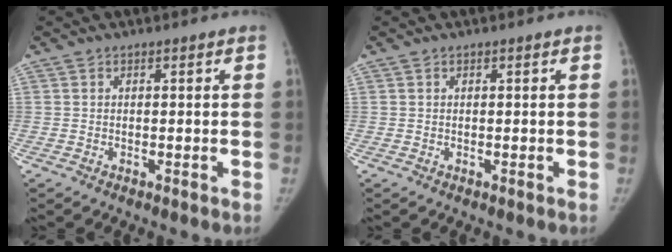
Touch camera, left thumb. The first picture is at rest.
{"total": 0.0}